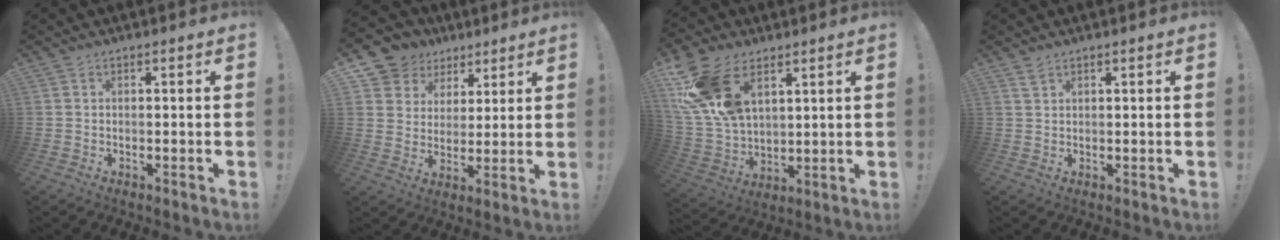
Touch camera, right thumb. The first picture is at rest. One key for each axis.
{"total": 9.4, "fx": 5.1, "fy": 7.7, "fz": 1.6, "tx": -0.027, "ty": -0.039, "tz": 0.106}
{"total": 19.1, "fx": 9.2, "fy": 11.6, "fz": 12.1, "tx": -0.253, "ty": -0.045, "tz": 0.173}
{"total": 1.6, "fx": 1.3, "fy": 0.7, "fz": 0.7, "tx": -0.014, "ty": -0.001, "tz": 0.024}